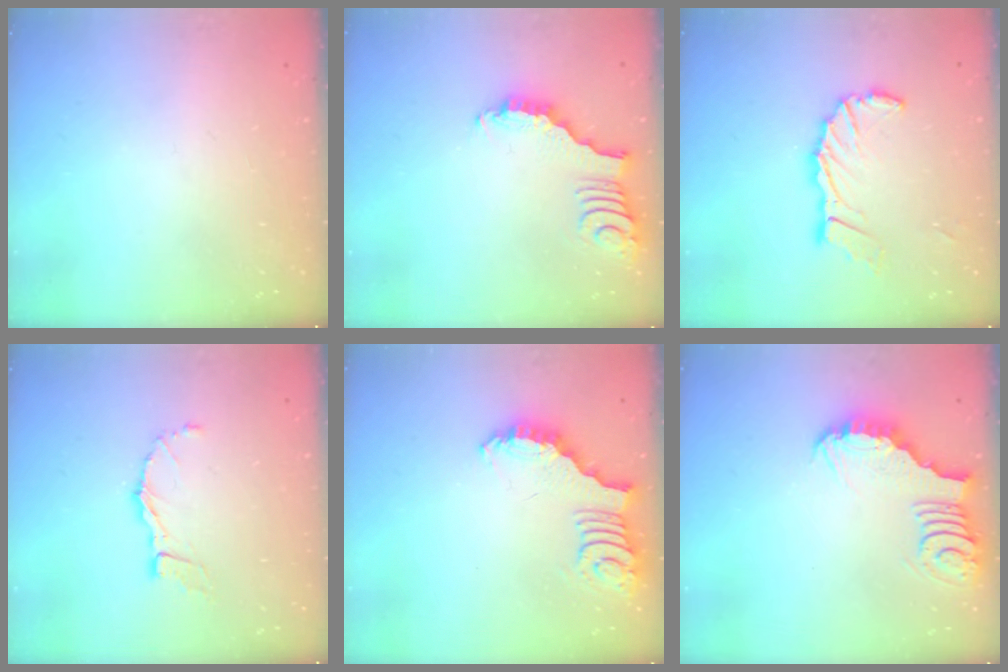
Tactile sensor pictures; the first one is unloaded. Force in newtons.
{"total": 3.1, "press": 3.0, "slide": 0.7}
{"total": 11.6, "press": 11.6, "slide": 1.2}
{"total": 5.3, "press": 5.3, "slide": 0.3}
{"total": 2.5, "press": 2.5, "slide": 0.5}
{"total": 3.4, "press": 3.4, "slide": 0.2}